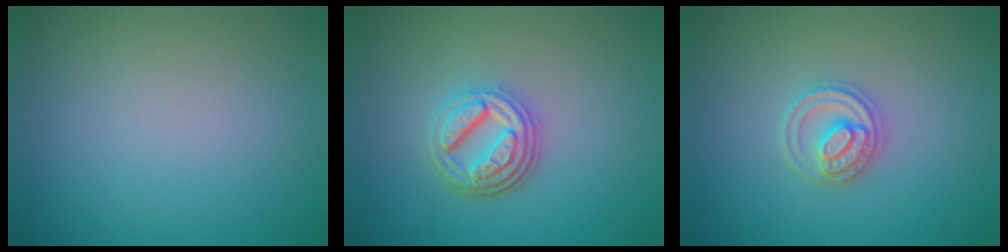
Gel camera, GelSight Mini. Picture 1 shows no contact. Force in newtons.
{"total": 4.5, "press": 3.4, "slide": 3.0}
{"total": 2.8, "press": 2.8, "slide": 0.3}